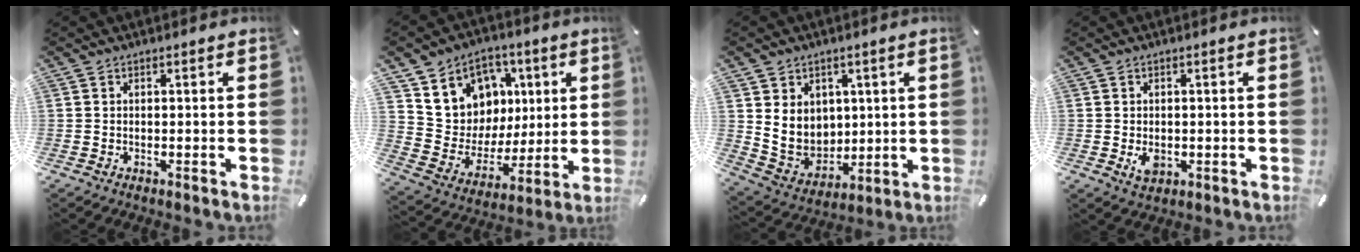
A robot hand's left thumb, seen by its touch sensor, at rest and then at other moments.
{"total": 12.2, "force": [4.1, 11.4, 1.6], "torque": [-0.027, -0.045, 0.088]}
{"total": 9.8, "force": [3.4, 8.9, 2.5], "torque": [-0.052, -0.028, 0.074]}
{"total": 3.3, "force": [-0.6, 2.4, 2.1], "torque": [-0.035, -0.002, -0.011]}